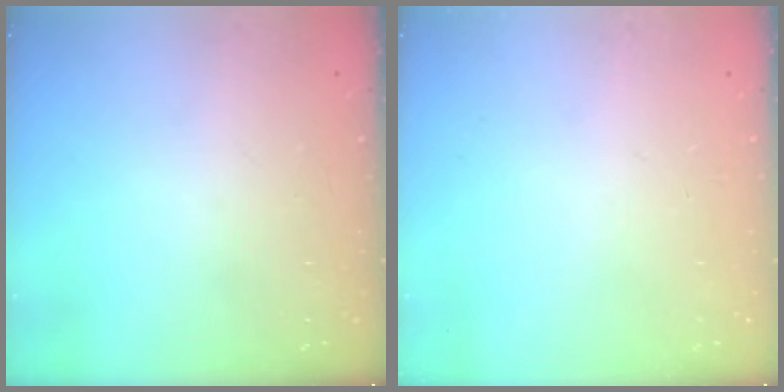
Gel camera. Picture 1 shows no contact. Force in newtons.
{"total": 0.0}